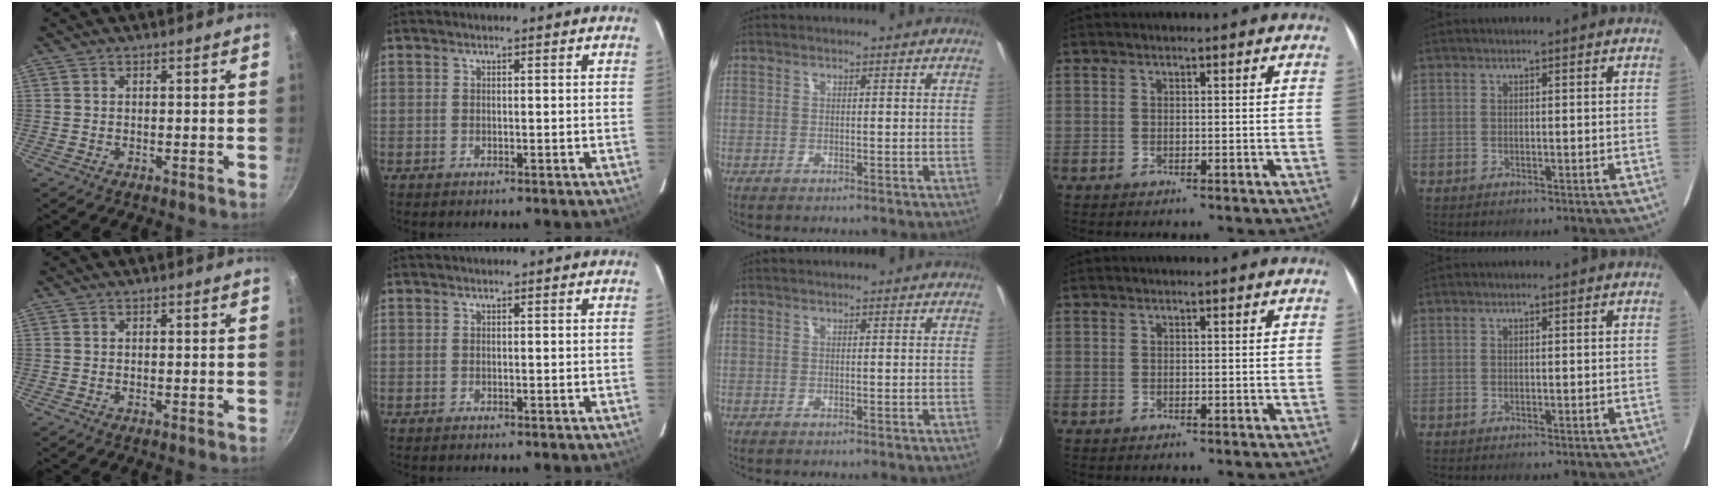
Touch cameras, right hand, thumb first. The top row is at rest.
{}